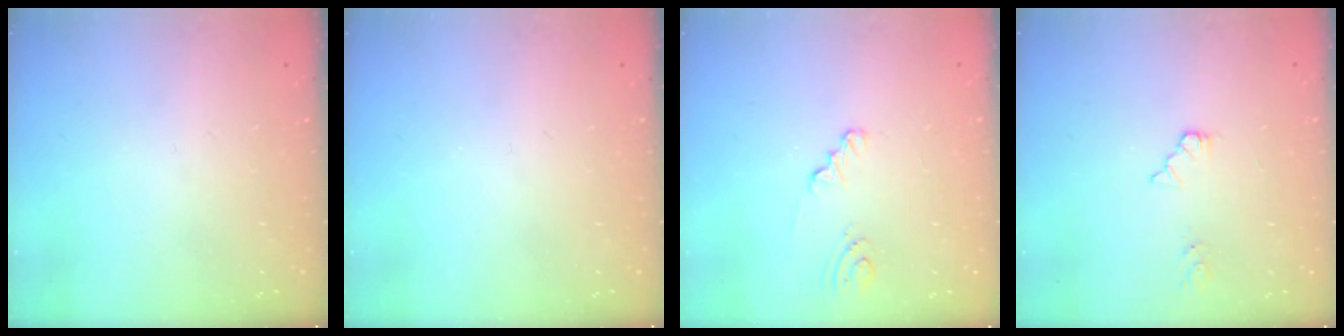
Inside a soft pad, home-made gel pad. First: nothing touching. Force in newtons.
{"total": 0.0}
{"total": 2.2, "press": 2.2, "slide": 0.3}
{"total": 4.1, "press": 4.1, "slide": 0.4}